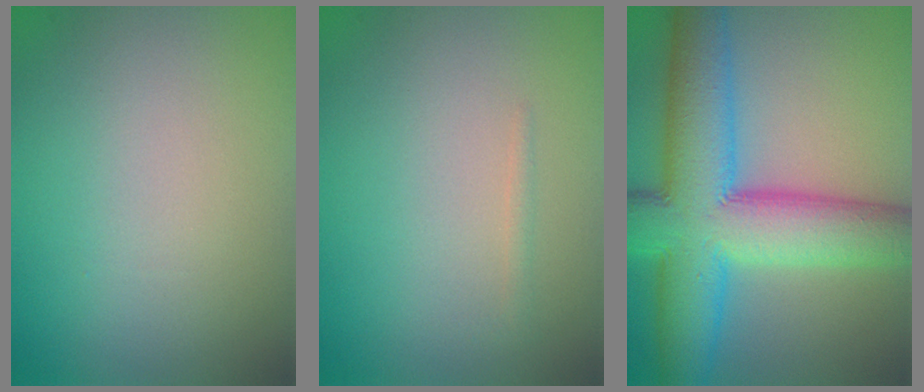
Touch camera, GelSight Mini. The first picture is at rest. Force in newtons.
{"total": 0.6, "press": 0.6, "slide": 0.0}
{"total": 12.5, "press": 12.5, "slide": 0.2}